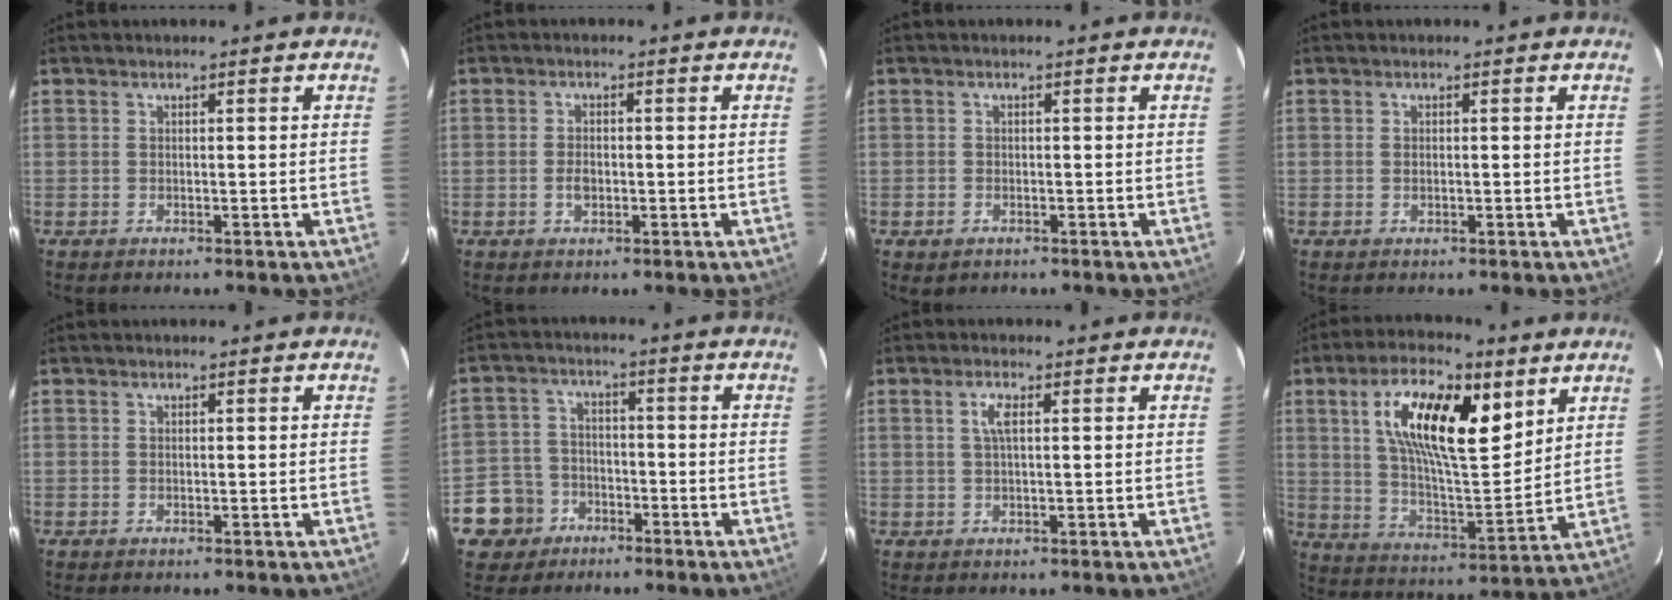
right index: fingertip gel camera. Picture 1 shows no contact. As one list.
[{"total": 2.5, "force": [-0.6, 1.6, 1.9], "torque": [-0.037, 0.001, -0.010]}, {"total": 2.0, "force": [-1.0, 1.6, 0.7], "torque": [-0.014, -0.003, -0.014]}, {"total": 0.6, "force": [0.0, 0.4, 0.5], "torque": [-0.007, 0.000, 0.000]}, {"total": 0.0}, {"total": 8.4, "force": [-4.2, 7.1, 1.4], "torque": [-0.062, 0.024, -0.067]}, {"total": 2.4, "force": [0.6, 0.5, 2.2], "torque": [-0.046, 0.004, 0.012]}, {"total": 18.3, "force": [7.7, 6.8, 15.1], "torque": [-0.264, 0.013, 0.137]}]